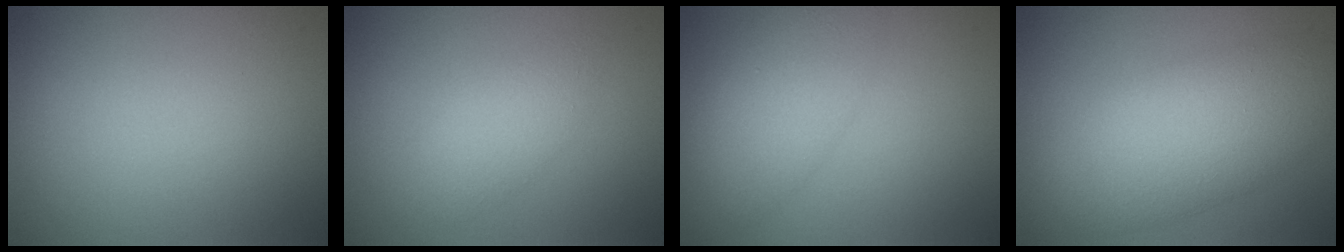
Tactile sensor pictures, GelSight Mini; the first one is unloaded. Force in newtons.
{"total": 2.0, "press": 2.0, "slide": 0.0}
{"total": 4.6, "press": 4.5, "slide": 0.1}
{"total": 7.0, "press": 7.0, "slide": 0.3}